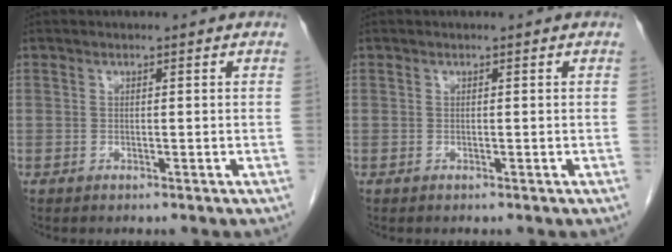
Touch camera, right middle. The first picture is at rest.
{"total": 0.0}